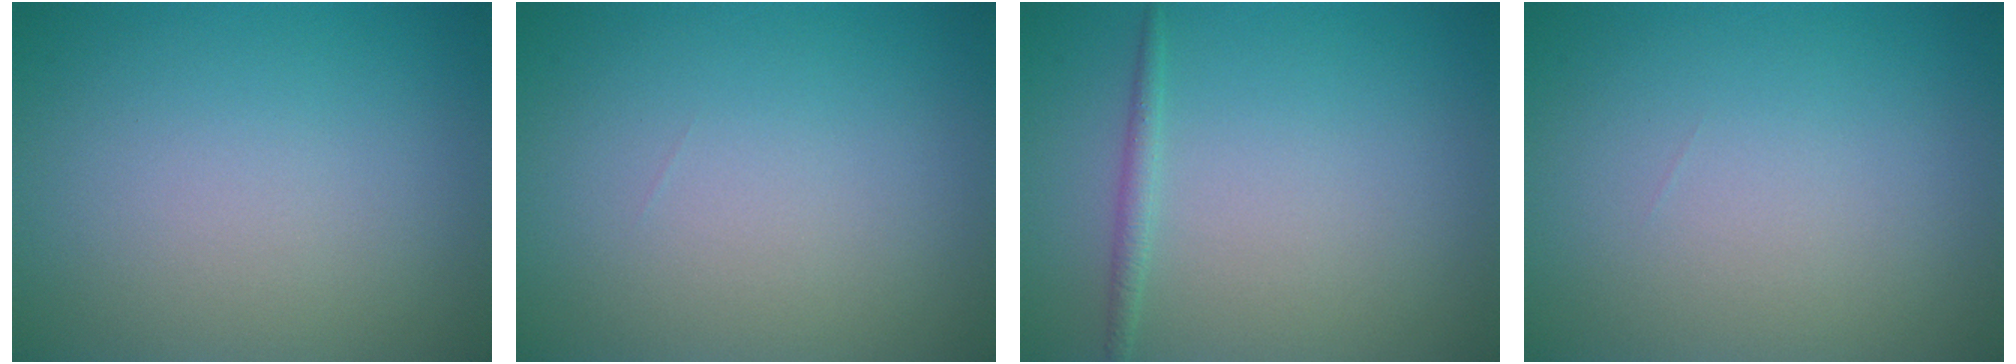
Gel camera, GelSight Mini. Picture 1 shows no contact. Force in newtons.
{"total": 0.0}
{"total": 1.1, "press": 1.1, "slide": 0.1}
{"total": 0.0}